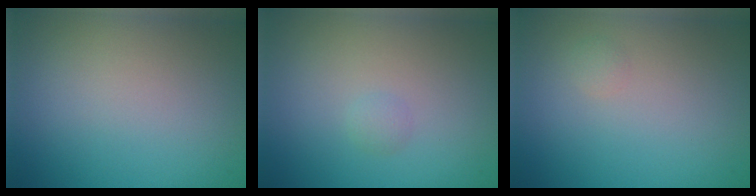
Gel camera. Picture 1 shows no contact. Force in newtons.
{"total": 0.7, "press": 0.7, "slide": 0.1}
{"total": 0.5, "press": 0.5, "slide": 0.0}